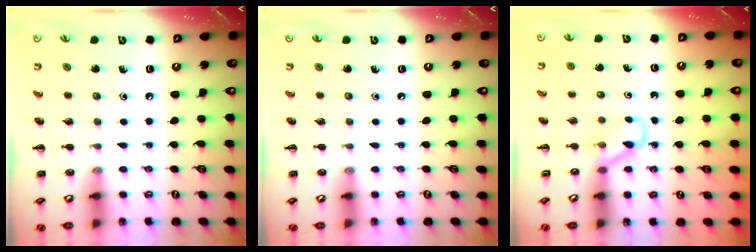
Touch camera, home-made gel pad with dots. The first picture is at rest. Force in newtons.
{"total": 0.0}
{"total": 3.6, "press": 3.3, "slide": 1.3}